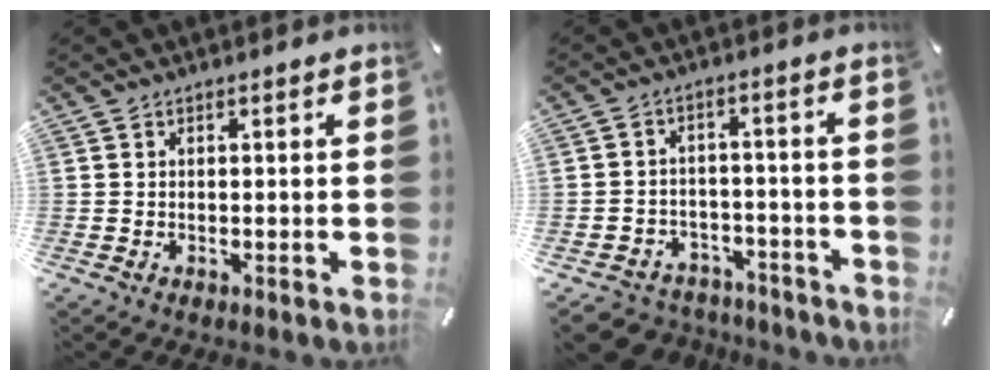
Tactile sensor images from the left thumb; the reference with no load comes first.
{"total": 5.3, "force": [-3.4, 3.9, 0.9], "torque": [-0.018, 0.021, -0.065]}